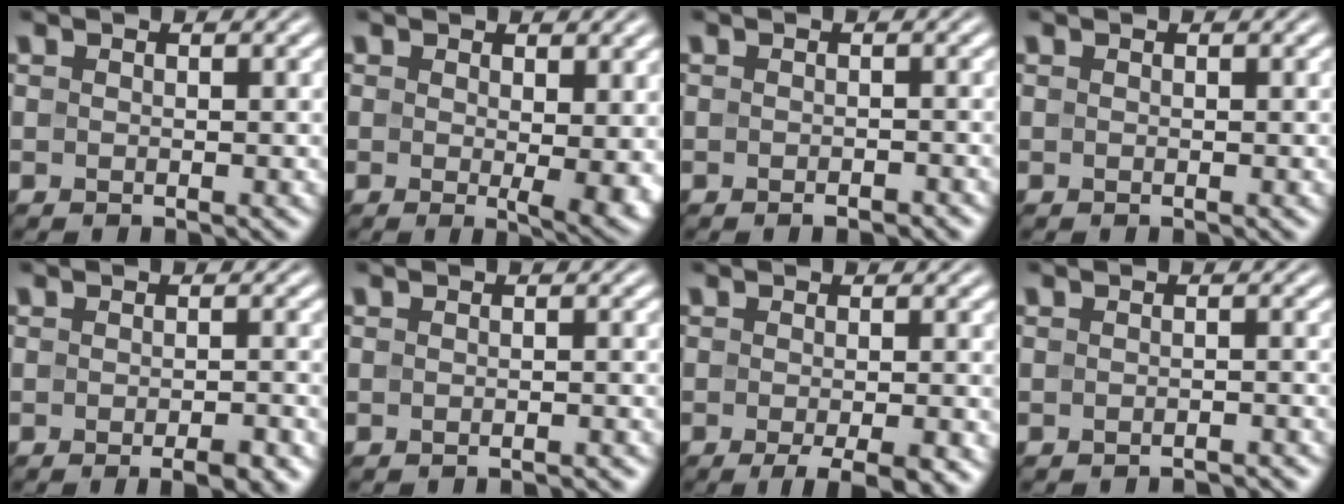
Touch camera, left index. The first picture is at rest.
{"total": 3.8, "force": [0.4, 1.1, 3.6], "torque": [-0.046, -0.015, 0.010]}
{"total": 1.1, "force": [-0.8, 0.4, 0.7], "torque": [-0.010, -0.002, -0.011]}
{"total": 0.0}
{"total": 2.8, "force": [-1.6, 0.5, 2.2], "torque": [-0.031, -0.002, -0.023]}
{"total": 1.5, "force": [-1.4, 0.2, 0.6], "torque": [0.003, 0.005, -0.016]}
{"total": 5.0, "force": [-2.5, 1.2, 4.1], "torque": [-0.051, -0.003, -0.032]}
{"total": 2.0, "force": [-1.9, 0.2, 0.5], "torque": [0.003, 0.006, -0.022]}